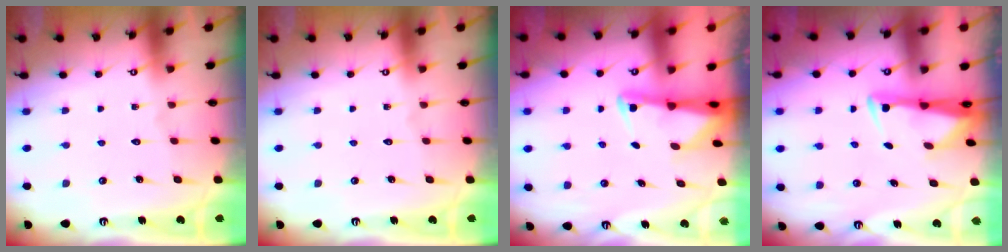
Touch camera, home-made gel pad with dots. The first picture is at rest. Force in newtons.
{"total": 0.0}
{"total": 2.4, "press": 2.4, "slide": 0.5}
{"total": 3.0, "press": 2.8, "slide": 0.9}